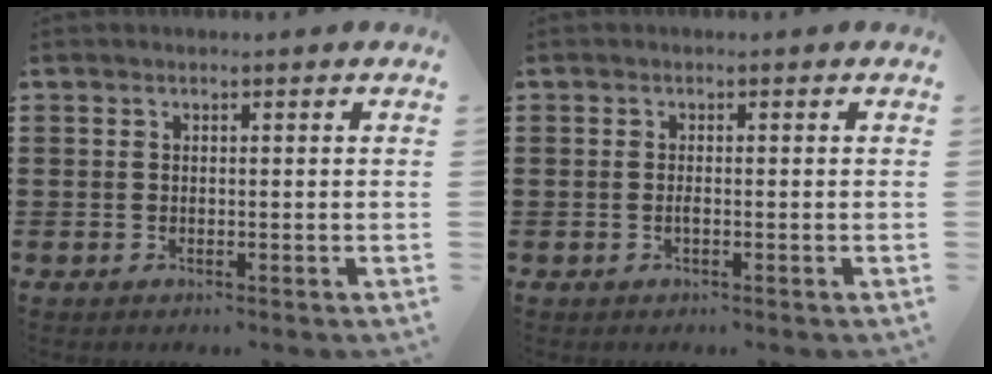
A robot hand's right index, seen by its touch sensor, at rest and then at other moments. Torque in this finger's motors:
{"motor_torque": [2.14, 0.00, 0.16, 0.00]}